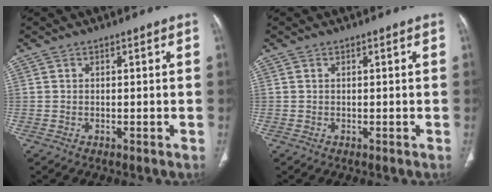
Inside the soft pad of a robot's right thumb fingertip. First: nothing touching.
{"total": 0.0}